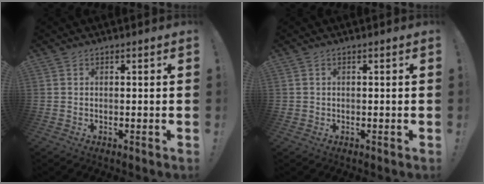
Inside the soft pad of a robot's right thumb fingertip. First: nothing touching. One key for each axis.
{"total": 0.8, "fx": -0.1, "fy": 0.8, "fz": 0.1, "tx": -0.009, "ty": 0.005, "tz": 0.000}